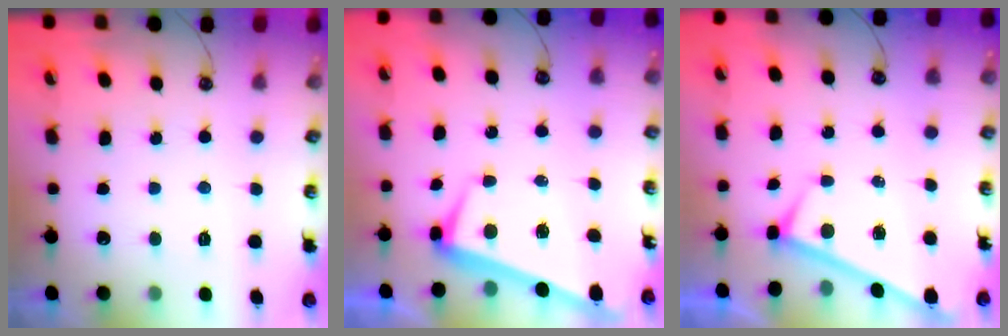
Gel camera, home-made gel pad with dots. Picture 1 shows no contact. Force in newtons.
{"total": 2.4, "press": 2.3, "slide": 0.7}
{"total": 0.0}